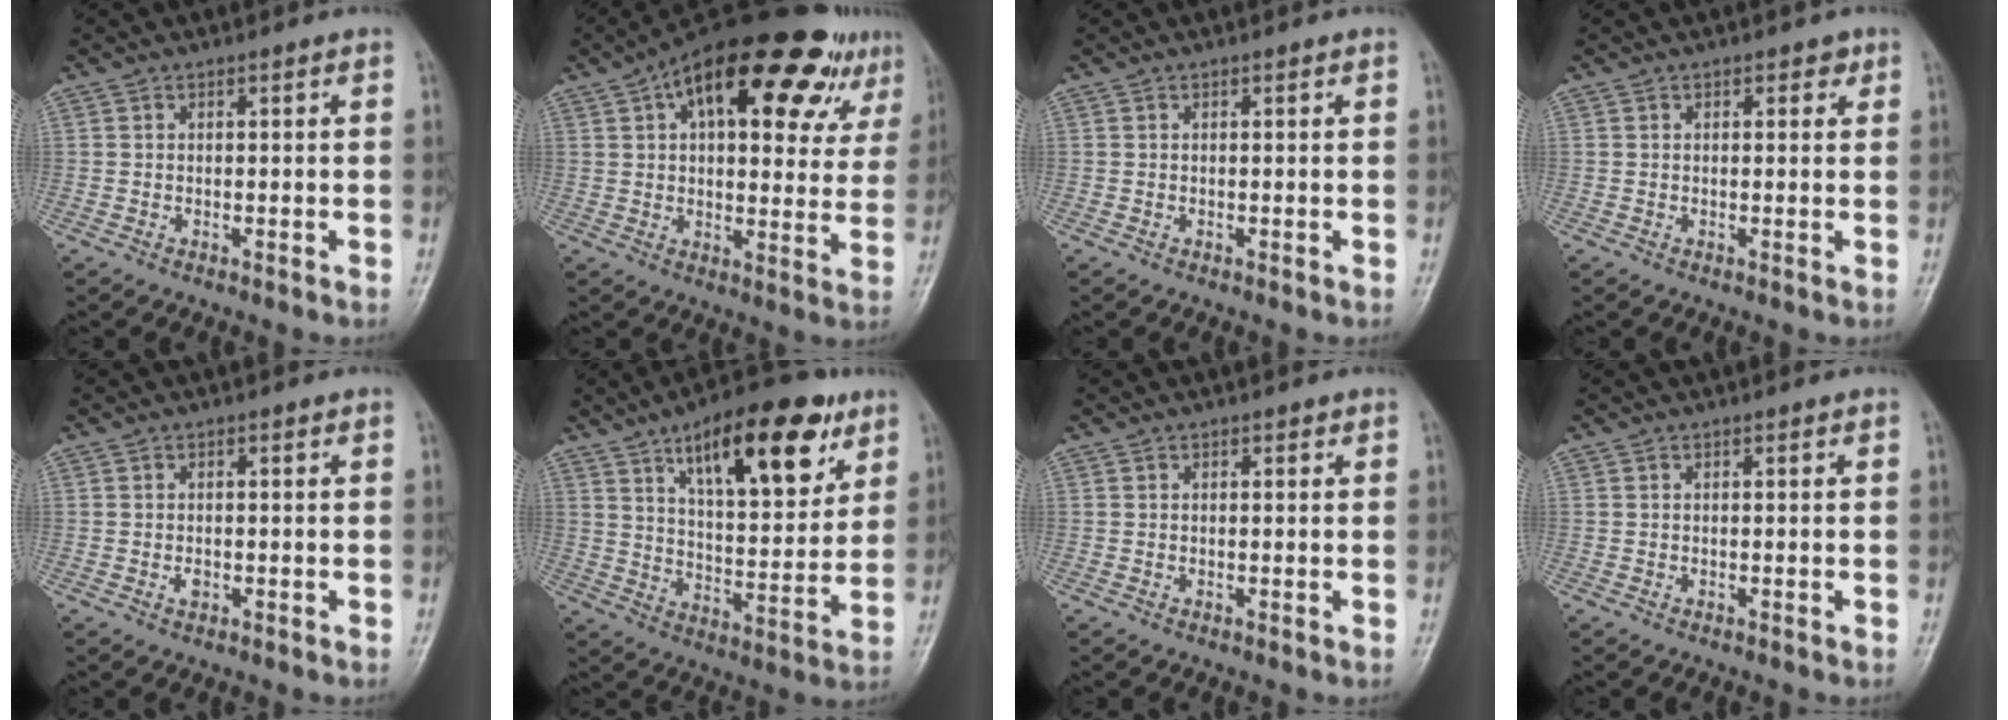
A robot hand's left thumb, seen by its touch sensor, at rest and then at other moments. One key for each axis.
{"total": 27.0, "fx": 13.3, "fy": 11.4, "fz": 20.4, "tx": -0.270, "ty": 0.018, "tz": 0.188}
{"total": 0.0}
{"total": 1.6, "fx": 0.8, "fy": 1.1, "fz": 0.8, "tx": 0.004, "ty": -0.001, "tz": 0.006}
{"total": 1.2, "fx": -0.3, "fy": 0.9, "fz": 0.8, "tx": -0.009, "ty": 0.000, "tz": -0.004}
{"total": 20.7, "fx": 11.0, "fy": 8.2, "fz": 15.5, "tx": -0.192, "ty": -0.040, "tz": 0.173}
{"total": 0.8, "fx": 0.5, "fy": 0.5, "fz": 0.5, "tx": -0.001, "ty": -0.001, "tz": 0.003}
{"total": 0.0}